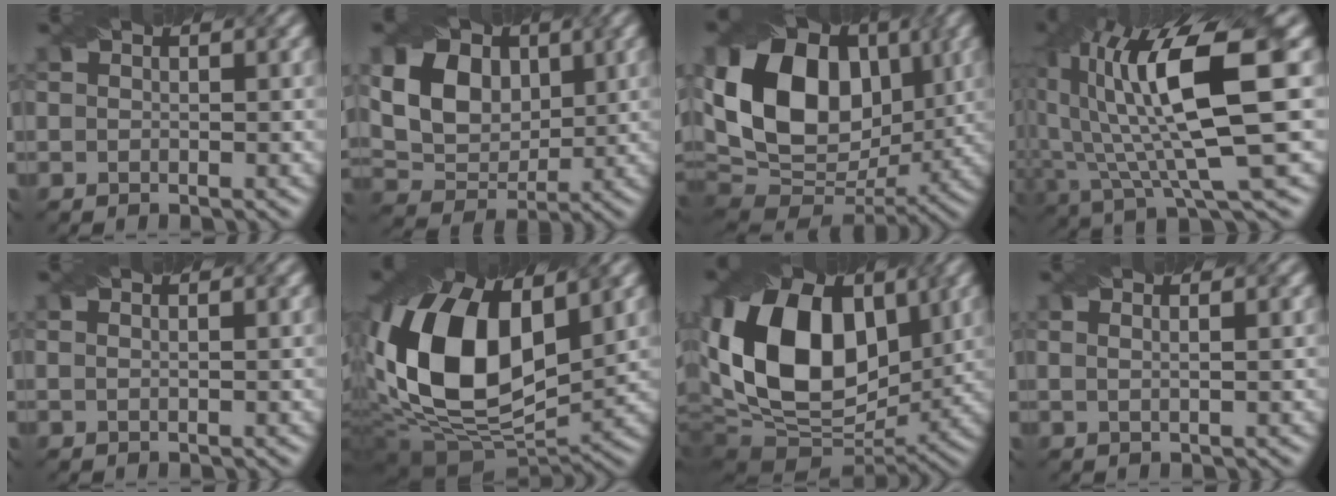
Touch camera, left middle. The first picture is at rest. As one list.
[{"total": 8.1, "force": [2.4, 5.7, 5.2], "torque": [-0.109, 0.005, 0.035]}, {"total": 16.6, "force": [3.3, 11.7, 11.3], "torque": [-0.212, 0.031, 0.049]}, {"total": 12.7, "force": [3.1, 3.5, 11.9], "torque": [-0.222, -0.003, 0.067]}, {"total": 1.8, "force": [0.9, 0.9, 1.2], "torque": [-0.003, 0.003, -0.009]}, {"total": 16.3, "force": [3.3, 9.7, 12.7], "torque": [-0.274, 0.007, 0.054]}, {"total": 16.1, "force": [2.3, 10.6, 11.9], "torque": [-0.219, 0.011, 0.029]}, {"total": 3.4, "force": [1.6, 1.8, 2.5], "torque": [-0.016, 0.025, -0.012]}]